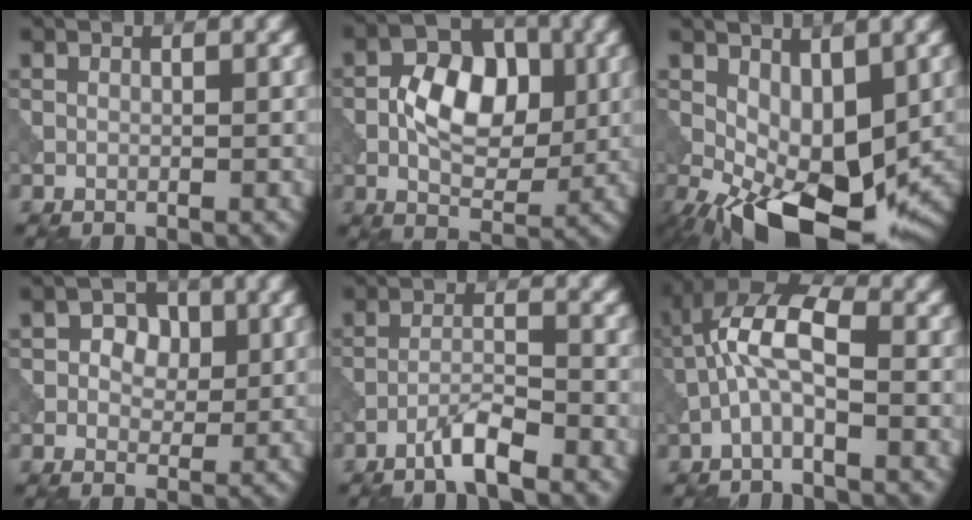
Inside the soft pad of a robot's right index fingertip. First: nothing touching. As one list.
[{"total": 6.5, "force": [-0.1, 4.2, 5.0], "torque": [-0.073, 0.000, -0.005]}, {"total": 9.5, "force": [-1.6, 4.8, 8.0], "torque": [-0.134, -0.015, -0.023]}, {"total": 3.4, "force": [0.8, 2.6, 2.1], "torque": [-0.024, 0.000, -0.004]}, {"total": 3.1, "force": [-2.4, 0.2, 1.9], "torque": [-0.036, 0.008, -0.051]}, {"total": 6.0, "force": [-1.0, 2.5, 5.4], "torque": [-0.120, 0.021, -0.030]}]